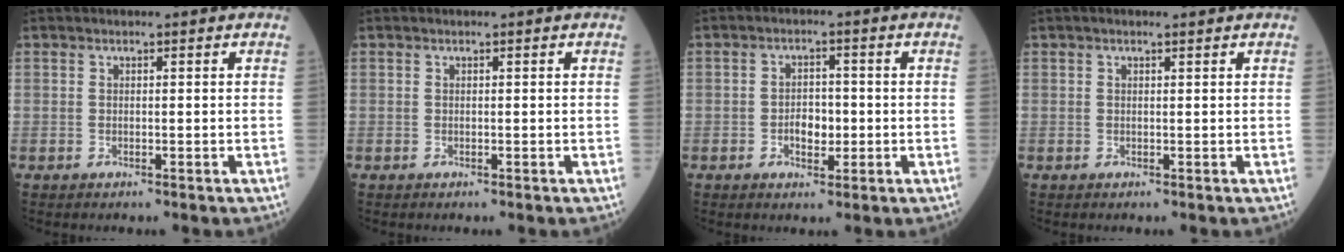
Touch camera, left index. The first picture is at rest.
{"total": 0.0}
{"total": 3.8, "force": [-0.9, 2.2, 2.9], "torque": [-0.048, 0.005, -0.012]}
{"total": 1.0, "force": [0.7, 0.2, 0.7], "torque": [-0.018, 0.007, 0.009]}